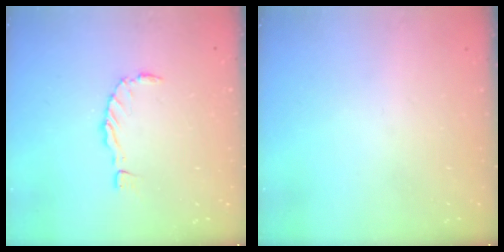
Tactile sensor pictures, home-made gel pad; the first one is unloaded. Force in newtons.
{"total": 0.0}